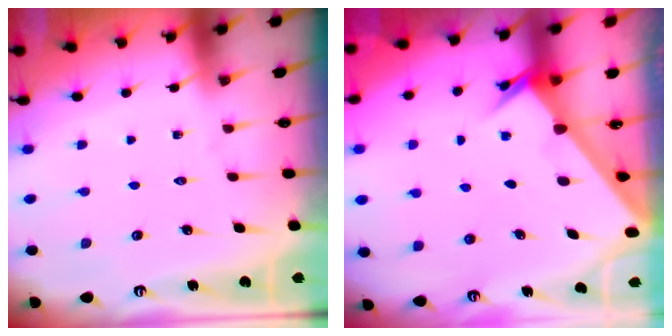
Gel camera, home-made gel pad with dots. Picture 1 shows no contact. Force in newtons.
{"total": 2.6, "press": 2.6, "slide": 0.3}